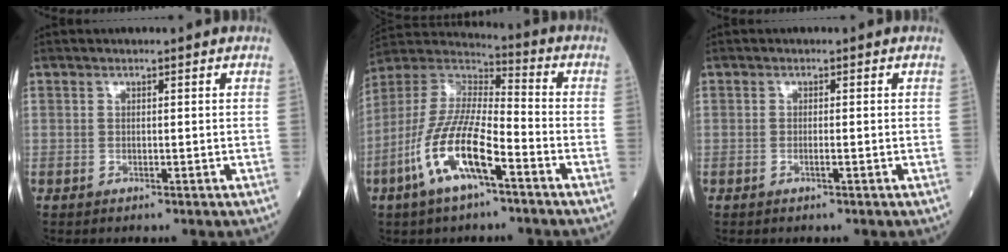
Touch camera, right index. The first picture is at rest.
{"total": 14.4, "force": [-6.3, 3.6, 12.4], "torque": [-0.262, -0.002, -0.123]}
{"total": 0.8, "force": [-0.4, 0.0, 0.8], "torque": [-0.015, 0.000, -0.006]}